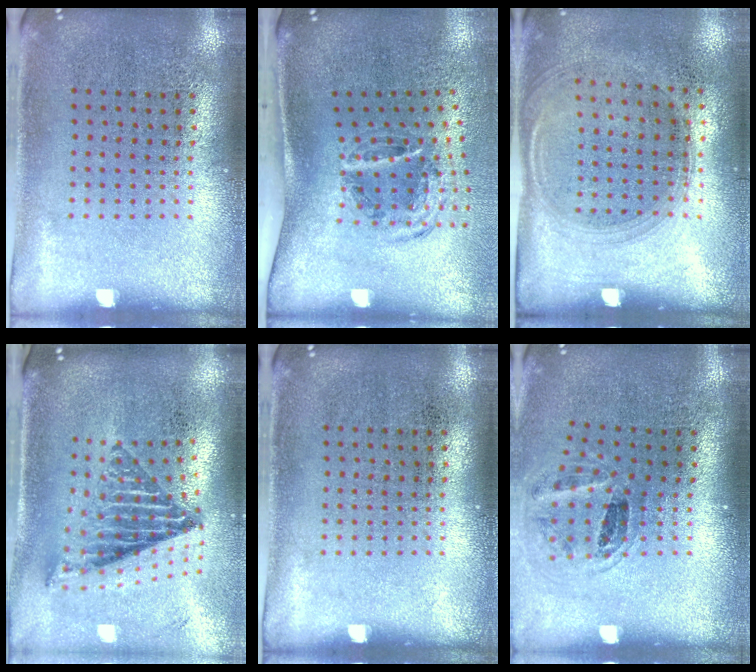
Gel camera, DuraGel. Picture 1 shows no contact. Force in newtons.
{"total": 1.5, "press": 1.1, "slide": 1.0}
{"total": 1.4, "press": 1.2, "slide": 0.7}
{"total": 1.9, "press": 1.5, "slide": 1.2}
{"total": 0.0}
{"total": 1.1, "press": 1.0, "slide": 0.5}